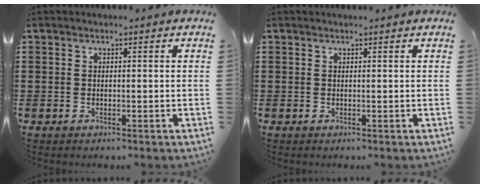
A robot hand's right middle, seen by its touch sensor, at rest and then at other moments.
{"total": 0.0}